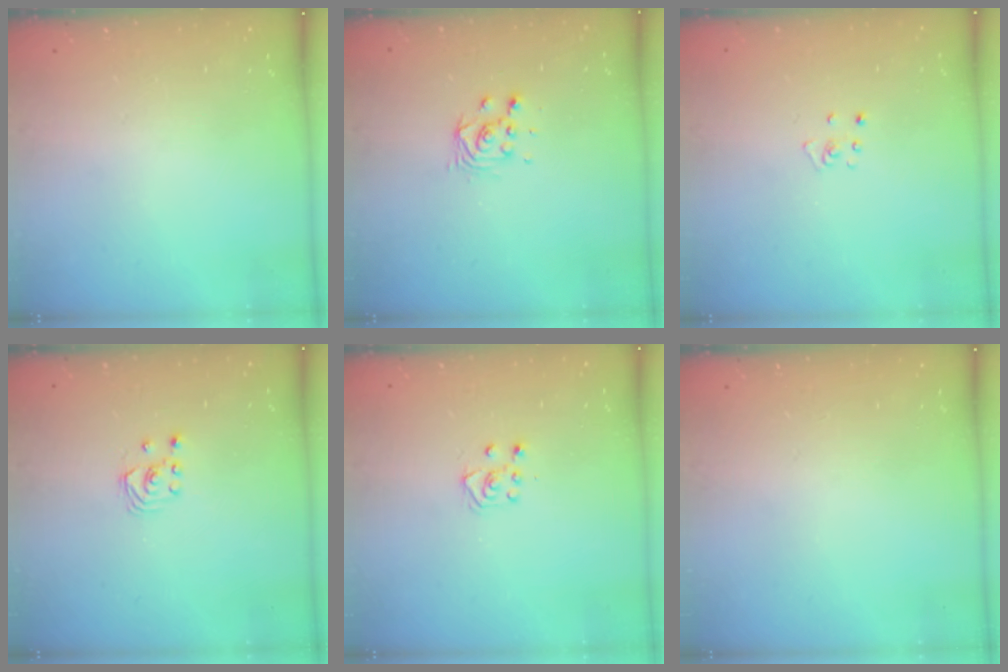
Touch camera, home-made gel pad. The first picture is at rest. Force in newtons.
{"total": 4.1, "press": 4.1, "slide": 0.4}
{"total": 3.2, "press": 3.2, "slide": 0.4}
{"total": 1.9, "press": 1.9, "slide": 0.2}
{"total": 4.8, "press": 4.8, "slide": 0.5}
{"total": 0.0}